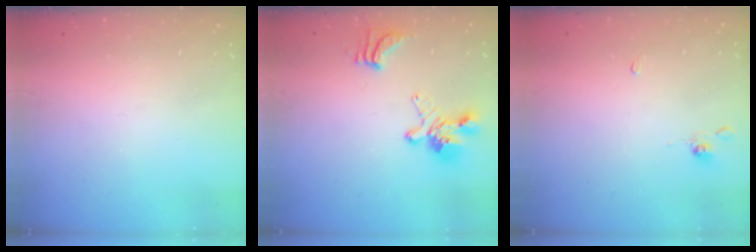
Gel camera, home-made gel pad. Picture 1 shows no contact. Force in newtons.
{"total": 4.4, "press": 3.9, "slide": 1.9}
{"total": 0.0}